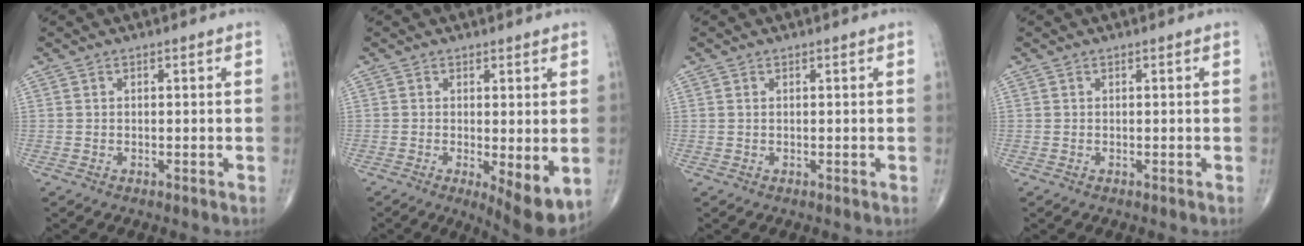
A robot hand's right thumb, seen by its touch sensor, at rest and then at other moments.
{"total": 7.5, "force": [-1.3, 2.2, 7.1], "torque": [-0.101, -0.023, -0.016]}
{"total": 0.0}
{"total": 0.0}